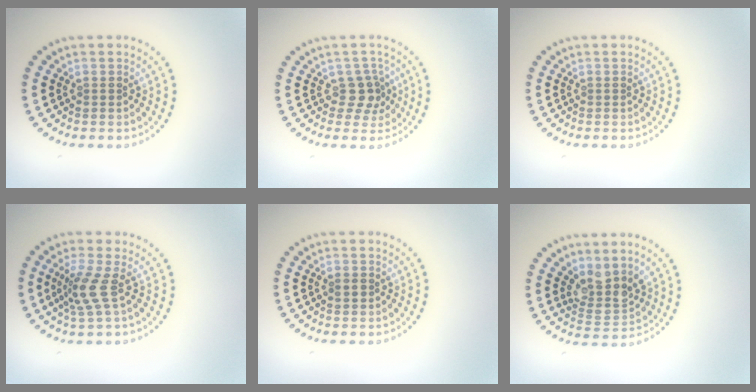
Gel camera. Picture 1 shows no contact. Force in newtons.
{"total": 2.3, "press": 1.9, "slide": 1.3}
{"total": 0.0}
{"total": 2.7, "press": 1.9, "slide": 1.9}
{"total": 1.0, "press": 0.9, "slide": 0.2}
{"total": 3.2, "press": 2.4, "slide": 2.1}